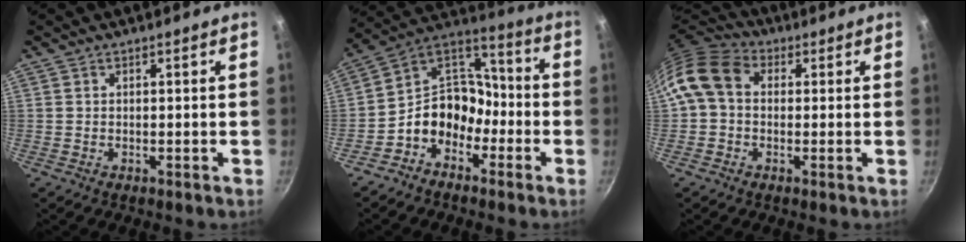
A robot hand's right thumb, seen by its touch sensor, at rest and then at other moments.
{"total": 12.1, "force": [-5.8, 9.1, 5.6], "torque": [-0.050, 0.078, -0.128]}
{"total": 10.5, "force": [1.2, 8.1, 6.6], "torque": [-0.113, 0.026, -0.001]}